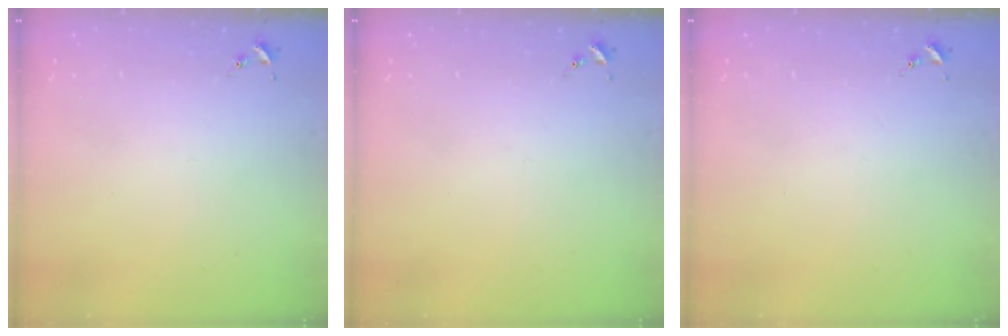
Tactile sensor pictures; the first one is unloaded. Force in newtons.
{"total": 0.0}
{"total": 0.0}